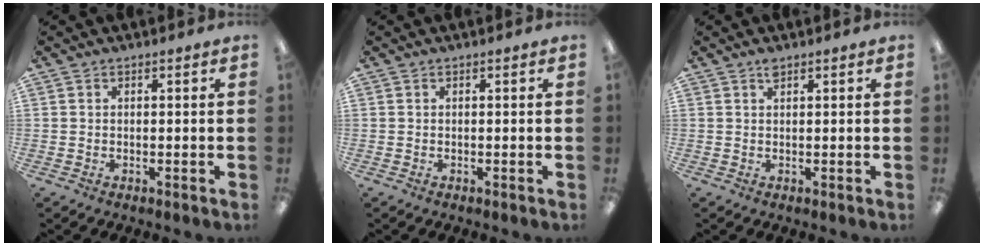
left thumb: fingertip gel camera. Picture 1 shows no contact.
{"total": 0.0}
{"total": 1.0, "force": [0.7, 0.4, 0.7], "torque": [-0.017, 0.000, 0.012]}